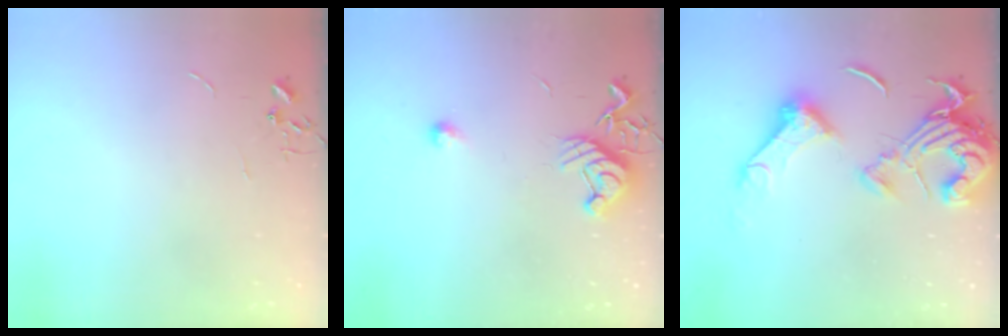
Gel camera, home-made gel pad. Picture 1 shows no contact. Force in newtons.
{"total": 9.8, "press": 9.8, "slide": 1.0}
{"total": 18.0, "press": 18.0, "slide": 1.0}